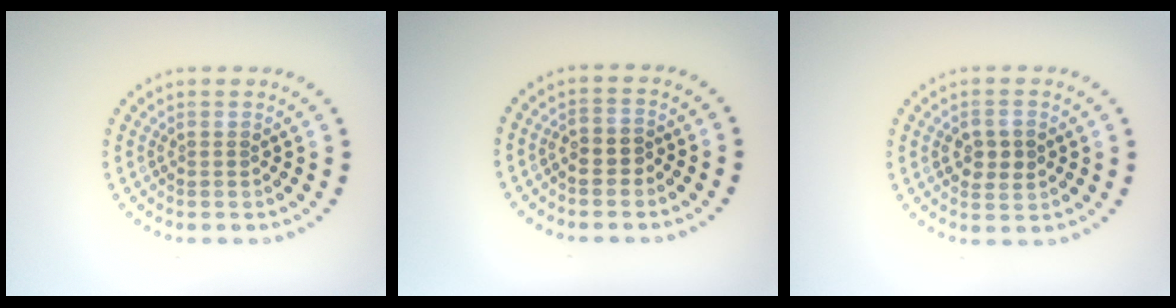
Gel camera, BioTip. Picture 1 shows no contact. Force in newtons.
{"total": 1.5, "press": 1.3, "slide": 0.7}
{"total": 2.7, "press": 2.7, "slide": 0.1}